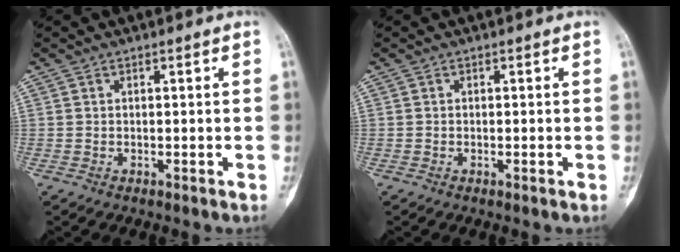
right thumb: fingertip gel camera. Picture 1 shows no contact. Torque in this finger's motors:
{"motor_torque": [-0.05, 0.13, -0.29, -0.09, 0.04]}